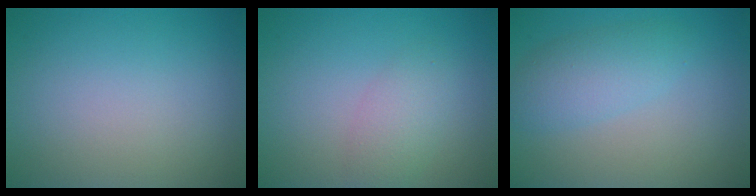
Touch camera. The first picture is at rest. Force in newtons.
{"total": 2.3, "press": 2.3, "slide": 0.1}
{"total": 3.3, "press": 3.3, "slide": 0.1}